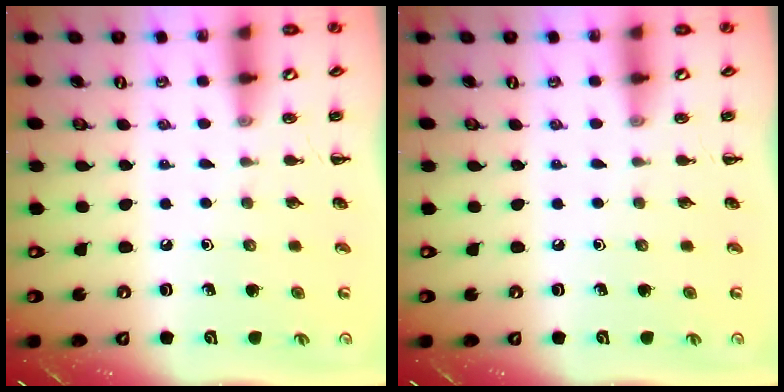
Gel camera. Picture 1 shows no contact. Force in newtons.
{"total": 0.0}